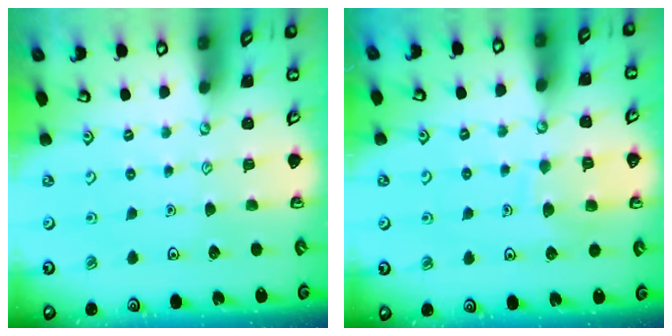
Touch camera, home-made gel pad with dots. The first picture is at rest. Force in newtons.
{"total": 7.3, "press": 7.2, "slide": 0.8}